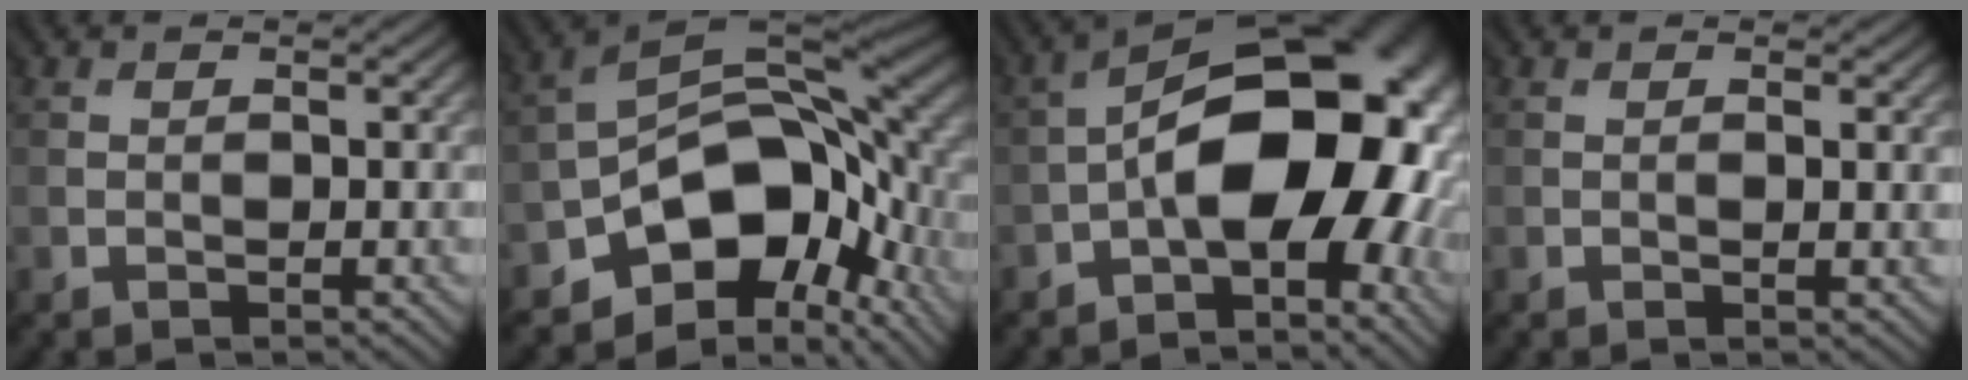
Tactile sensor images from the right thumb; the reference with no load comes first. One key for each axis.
{"total": 10.9, "fx": -5.1, "fy": 7.0, "fz": 6.5, "tx": -0.103, "ty": -0.004, "tz": -0.101}
{"total": 17.0, "fx": -2.6, "fy": 9.3, "fz": 14.0, "tx": -0.191, "ty": 0.003, "tz": -0.041}
{"total": 0.8, "fx": 0.2, "fy": -0.1, "fz": 0.7, "tx": -0.017, "ty": 0.000, "tz": 0.003}